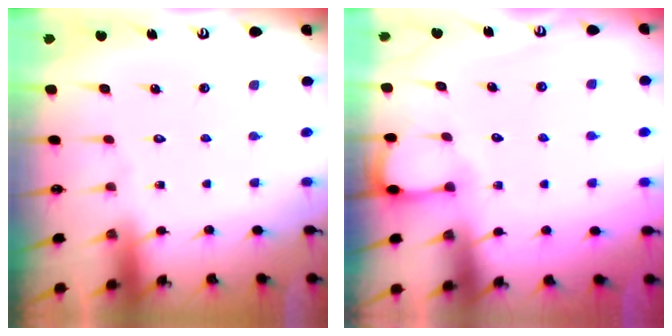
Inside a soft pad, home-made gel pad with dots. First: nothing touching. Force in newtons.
{"total": 2.0, "press": 2.0, "slide": 0.3}